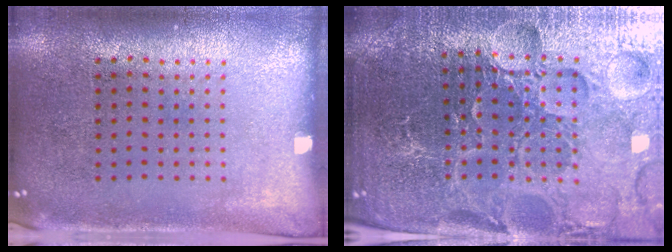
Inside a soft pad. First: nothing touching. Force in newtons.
{"total": 5.2, "press": 5.0, "slide": 1.6}